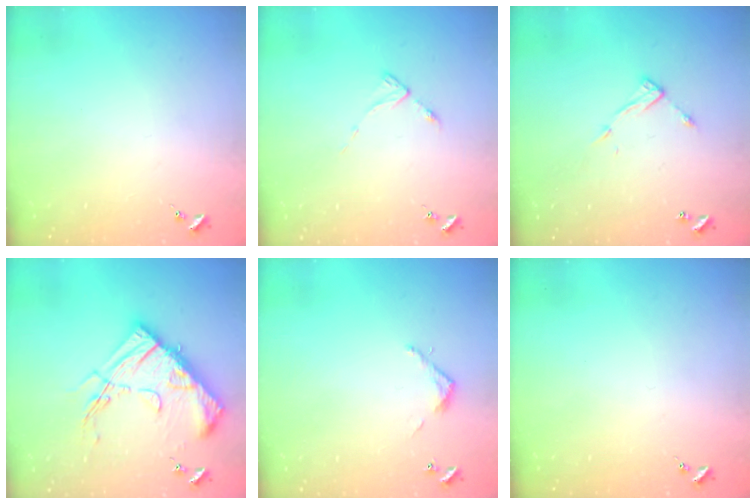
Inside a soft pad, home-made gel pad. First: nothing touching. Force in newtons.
{"total": 2.7, "press": 2.7, "slide": 0.4}
{"total": 8.6, "press": 8.6, "slide": 0.4}
{"total": 19.9, "press": 19.8, "slide": 2.0}
{"total": 3.2, "press": 3.2, "slide": 0.2}
{"total": 0.0}